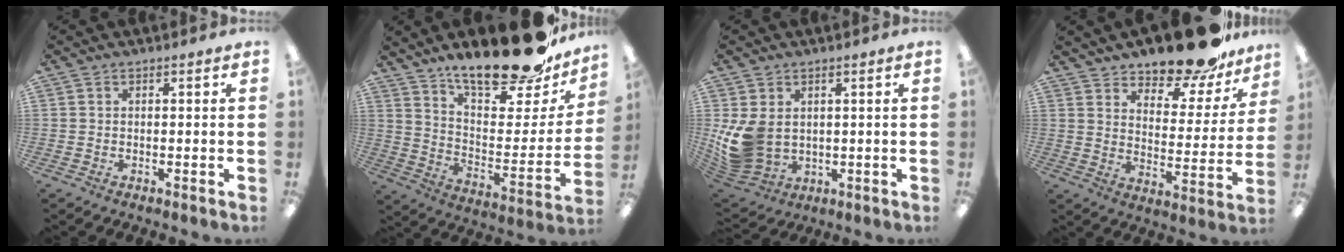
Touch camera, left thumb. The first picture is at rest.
{"total": 22.2, "force": [18.4, 6.3, 10.7], "torque": [-0.145, -0.139, 0.310]}
{"total": 11.0, "force": [0.9, 8.4, 6.9], "torque": [-0.170, -0.007, 0.019]}
{"total": 15.5, "force": [13.9, 4.4, 5.3], "torque": [-0.071, -0.114, 0.240]}